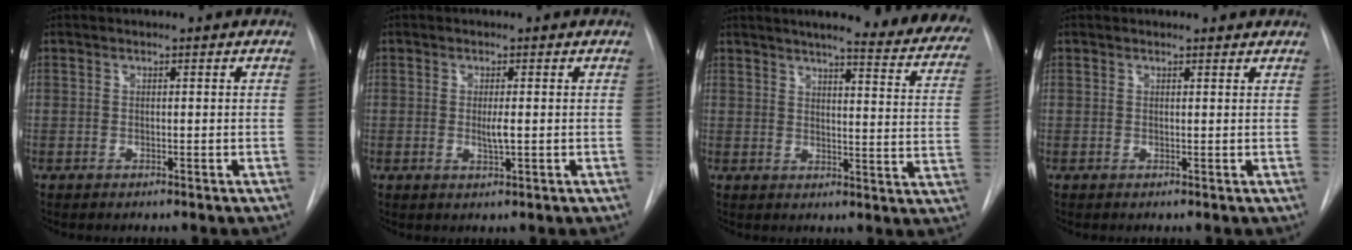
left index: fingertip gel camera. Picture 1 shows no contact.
{"total": 2.0, "force": [0.0, 0.3, 1.9], "torque": [-0.039, -0.003, 0.000]}
{"total": 23.3, "force": [20.6, 2.3, 10.6], "torque": [-0.129, -0.080, 0.223]}
{"total": 2.4, "force": [2.3, 0.7, 0.3], "torque": [-0.008, 0.004, 0.018]}